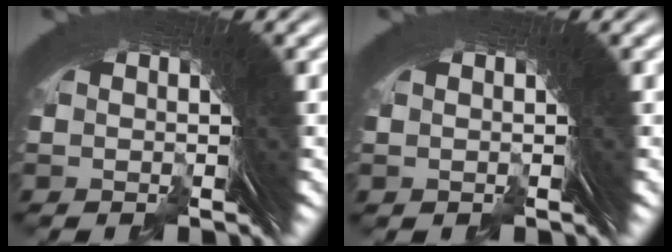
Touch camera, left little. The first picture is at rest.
{"total": 0.0}